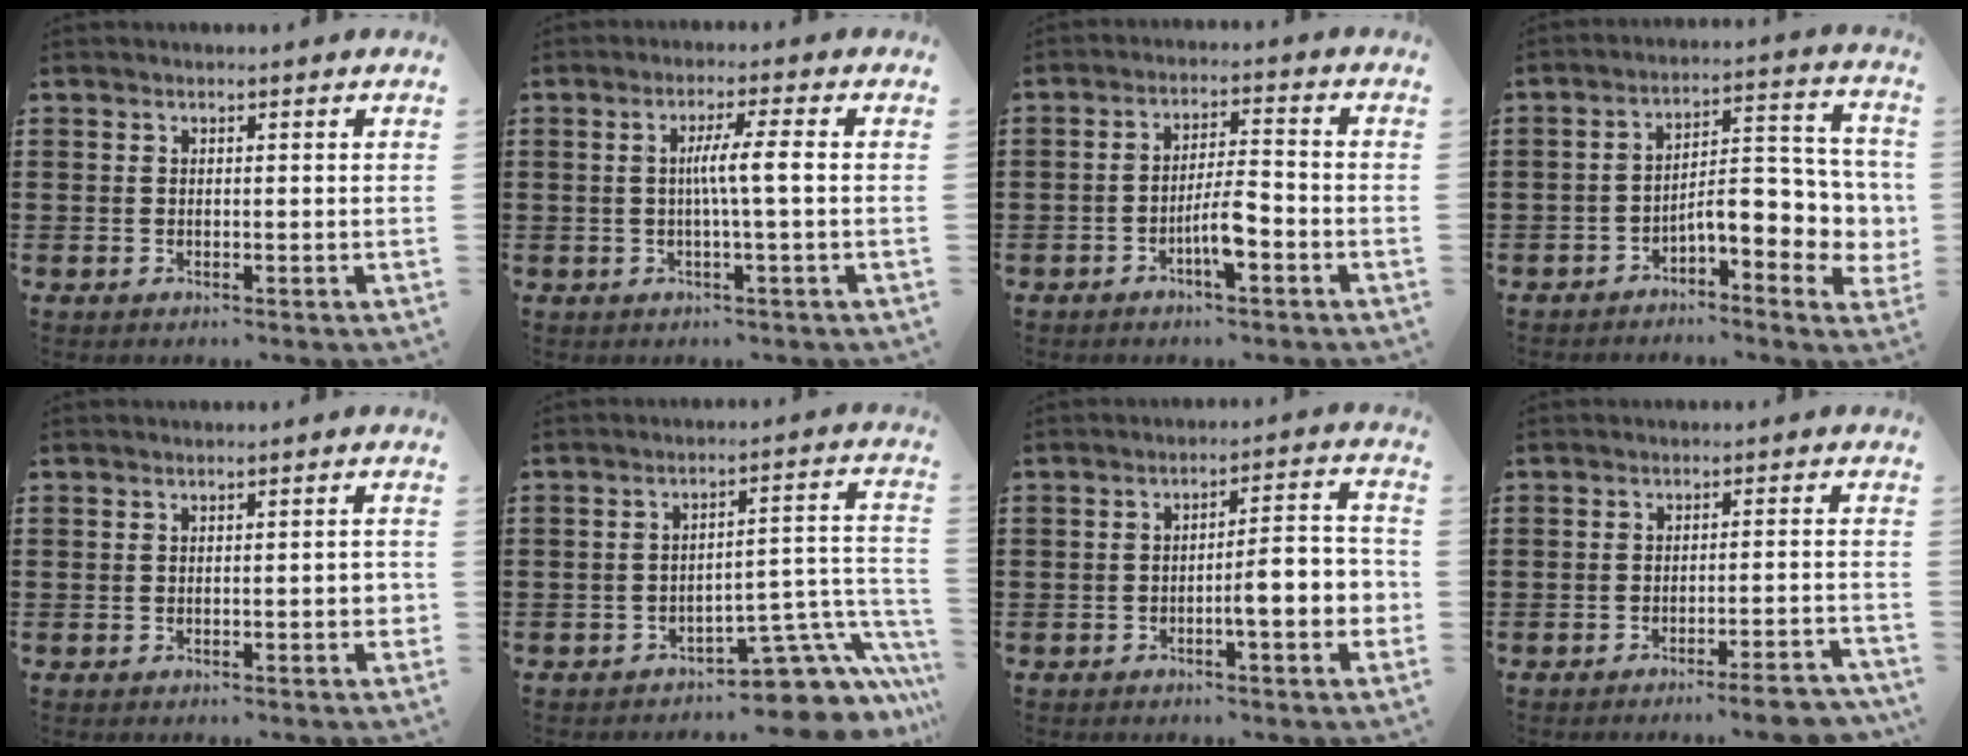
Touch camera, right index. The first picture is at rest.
{"total": 4.6, "force": [-0.2, -0.2, 4.6], "torque": [-0.086, -0.005, -0.008]}
{"total": 5.7, "force": [-2.6, 1.5, 4.8], "torque": [-0.095, 0.005, -0.051]}
{"total": 7.7, "force": [-2.1, 3.7, 6.4], "torque": [-0.091, -0.016, -0.042]}
{"total": 1.7, "force": [-0.4, 0.4, 1.6], "torque": [-0.026, 0.000, -0.007]}
{"total": 8.7, "force": [-6.1, 2.8, 5.6], "torque": [-0.065, 0.006, -0.108]}
{"total": 6.1, "force": [-2.3, 0.9, 5.6], "torque": [-0.085, -0.004, -0.046]}
{"total": 4.5, "force": [-3.7, -0.2, 2.5], "torque": [-0.040, -0.013, -0.067]}